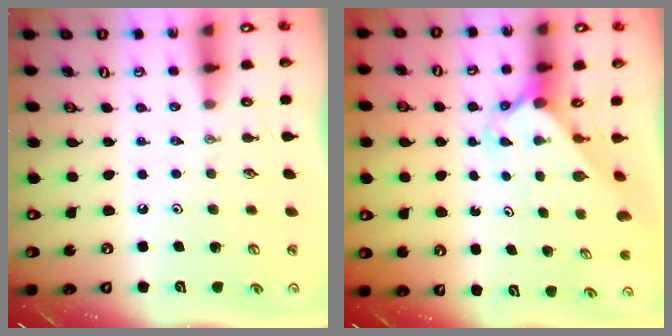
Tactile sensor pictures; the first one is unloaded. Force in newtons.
{"total": 2.5, "press": 2.5, "slide": 0.3}